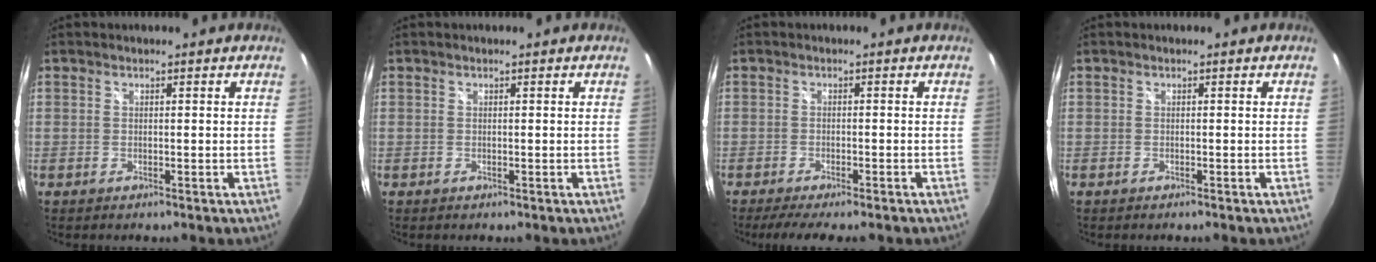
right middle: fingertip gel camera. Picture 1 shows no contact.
{"total": 0.0}
{"total": 6.5, "force": [-5.4, 0.5, 3.7], "torque": [-0.077, -0.022, -0.082]}
{"total": 0.0}